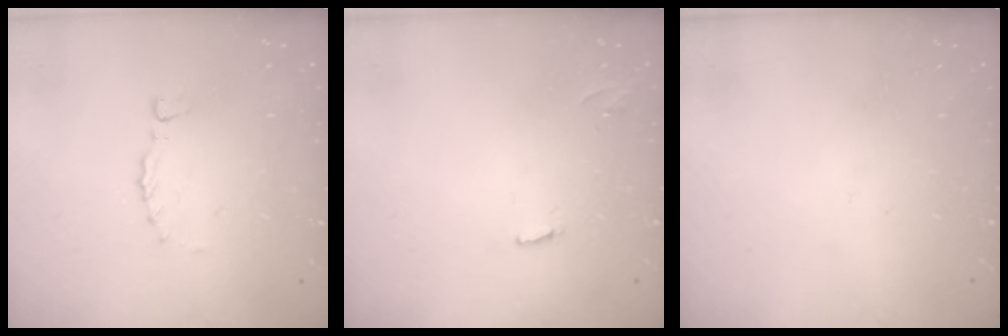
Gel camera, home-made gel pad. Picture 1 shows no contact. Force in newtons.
{"total": 3.6, "press": 3.6, "slide": 0.1}
{"total": 0.0}